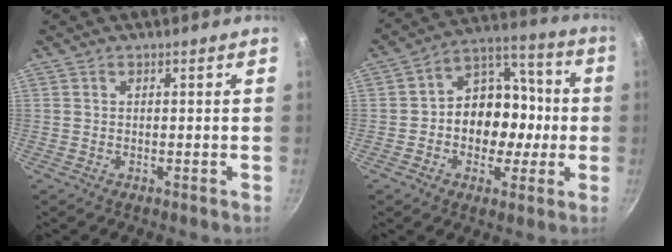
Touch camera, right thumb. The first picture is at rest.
{"total": 14.6, "force": [-1.9, 11.4, 8.9], "torque": [-0.076, 0.043, -0.040]}